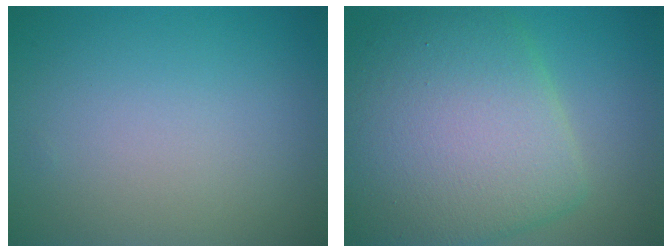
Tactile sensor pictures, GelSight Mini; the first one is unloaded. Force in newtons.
{"total": 10.7, "press": 10.7, "slide": 0.3}